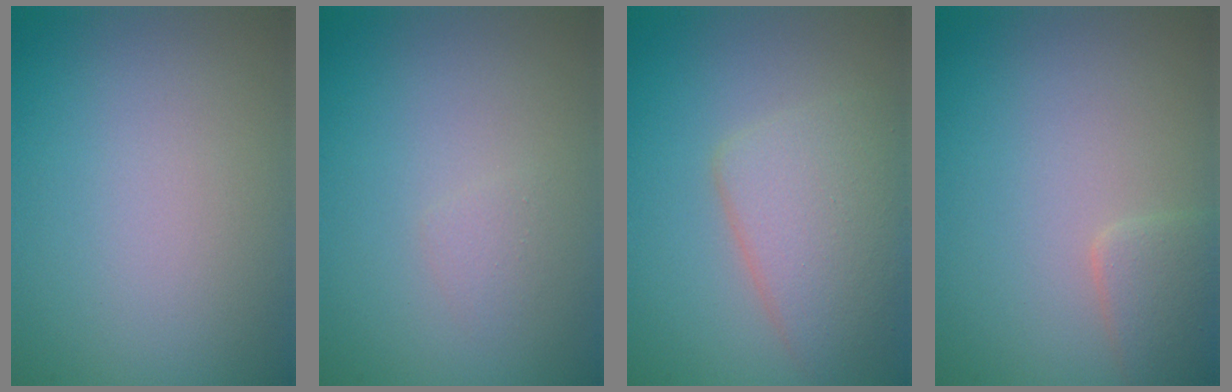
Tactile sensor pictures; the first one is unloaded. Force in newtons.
{"total": 0.8, "press": 0.8, "slide": 0.0}
{"total": 4.6, "press": 4.6, "slide": 0.4}
{"total": 1.9, "press": 1.9, "slide": 0.1}